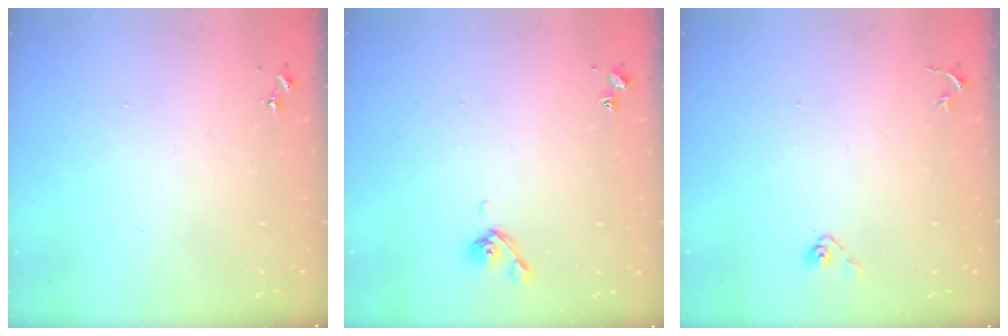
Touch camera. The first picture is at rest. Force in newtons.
{"total": 5.7, "press": 5.6, "slide": 1.2}
{"total": 3.7, "press": 3.5, "slide": 1.4}